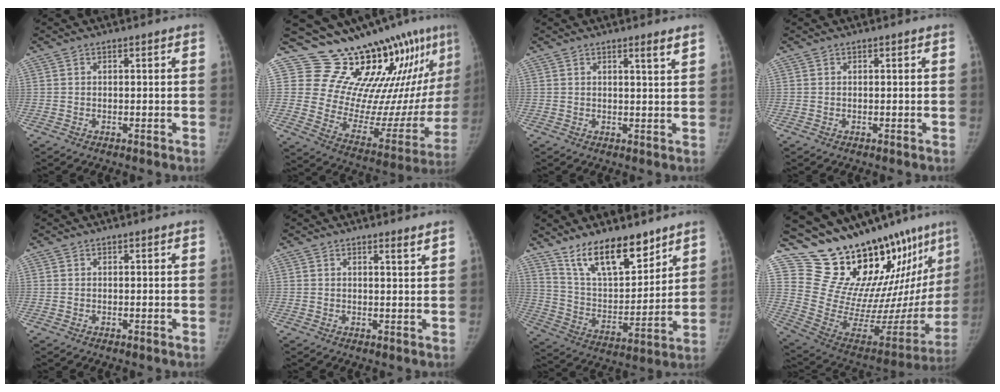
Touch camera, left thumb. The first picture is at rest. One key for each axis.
{"total": 21.8, "fx": 17.8, "fy": 5.7, "fz": 11.2, "tx": -0.114, "ty": -0.138, "tz": 0.270}
{"total": 2.3, "fx": 1.7, "fy": -0.1, "fz": 1.6, "tx": -0.024, "ty": -0.015, "tz": 0.025}
{"total": 0.0}
{"total": 0.0}
{"total": 1.4, "fx": 1.2, "fy": -0.1, "fz": 0.8, "tx": -0.011, "ty": -0.012, "tz": 0.017}
{"total": 16.0, "fx": 11.7, "fy": 6.3, "fz": 8.9, "tx": -0.107, "ty": -0.076, "tz": 0.217}
{"total": 29.4, "fx": 23.6, "fy": 8.2, "fz": 15.4, "tx": -0.213, "ty": -0.168, "tz": 0.361}